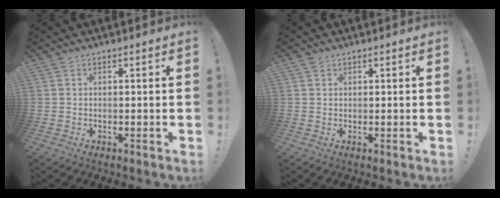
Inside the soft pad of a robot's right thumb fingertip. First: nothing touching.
{"total": 0.7, "force": [0.5, 0.5, 0.1], "torque": [-0.008, 0.002, 0.011]}